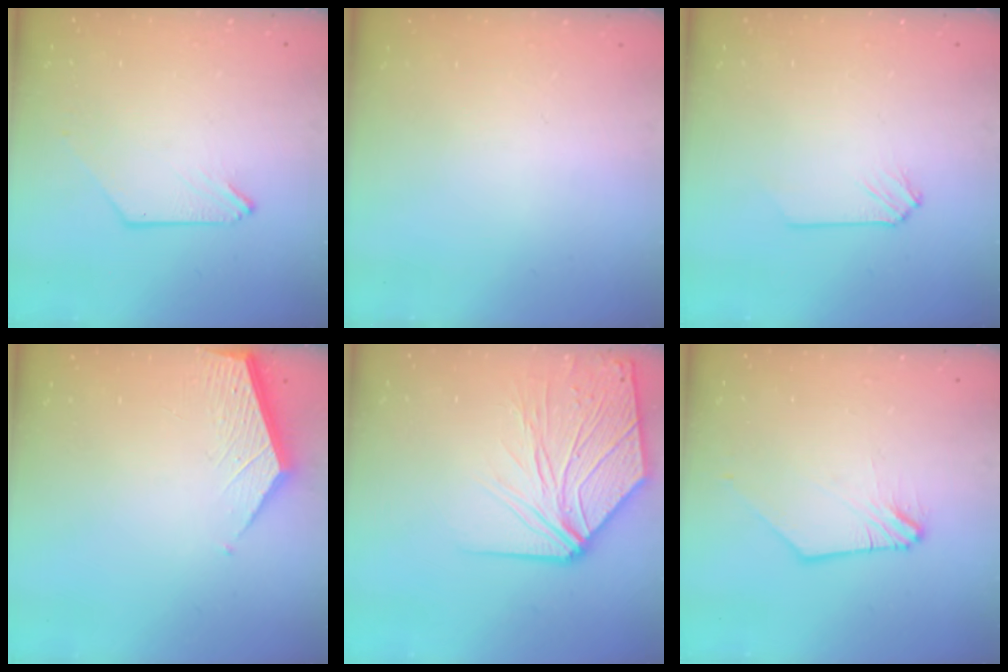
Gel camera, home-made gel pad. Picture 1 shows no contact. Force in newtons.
{"total": 0.7, "press": 0.7, "slide": 0.1}
{"total": 0.0}
{"total": 3.6, "press": 3.6, "slide": 0.4}
{"total": 12.3, "press": 12.2, "slide": 1.7}
{"total": 1.1, "press": 1.0, "slide": 0.3}